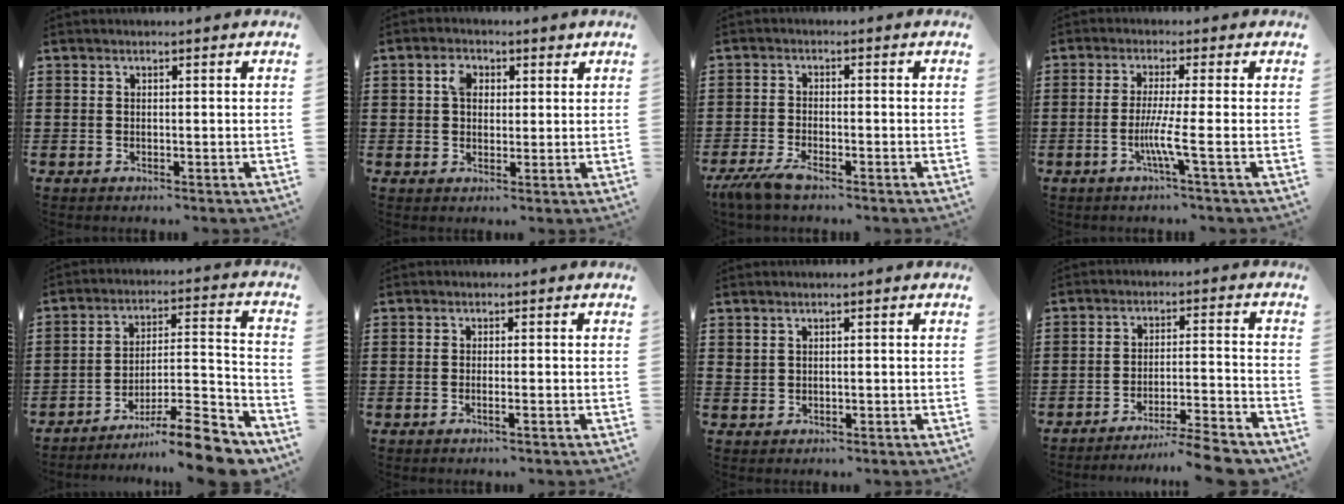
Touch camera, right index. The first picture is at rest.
{"total": 3.7, "force": [1.2, 2.6, 2.3], "torque": [-0.048, 0.007, 0.019]}
{"total": 3.8, "force": [-3.0, 0.3, 2.2], "torque": [-0.057, -0.012, -0.060]}
{"total": 5.4, "force": [-1.5, -0.6, 5.1], "torque": [-0.104, -0.018, -0.033]}
{"total": 11.3, "force": [-9.4, 1.2, 6.1], "torque": [-0.081, 0.023, -0.179]}
{"total": 1.3, "force": [-0.7, -0.1, 1.1], "torque": [-0.018, -0.006, -0.012]}
{"total": 0.6, "force": [0.2, 0.2, 0.5], "torque": [-0.011, 0.002, 0.003]}
{"total": 6.6, "force": [-6.0, -0.6, 2.5], "torque": [-0.037, -0.008, -0.116]}